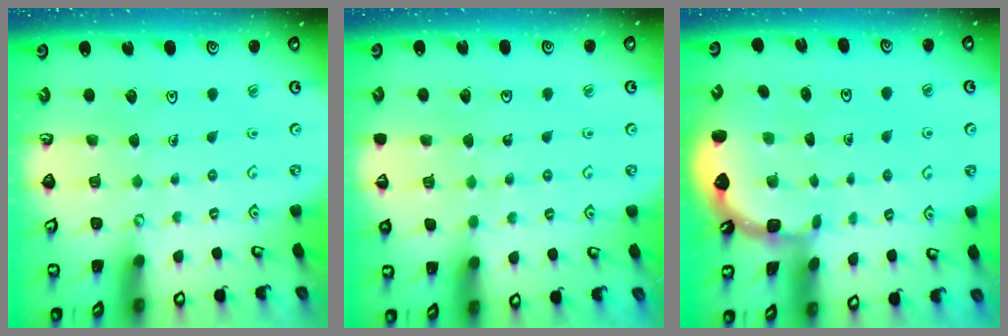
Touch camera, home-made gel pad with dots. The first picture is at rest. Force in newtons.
{"total": 1.7, "press": 1.7, "slide": 0.2}
{"total": 1.4, "press": 1.4, "slide": 0.1}